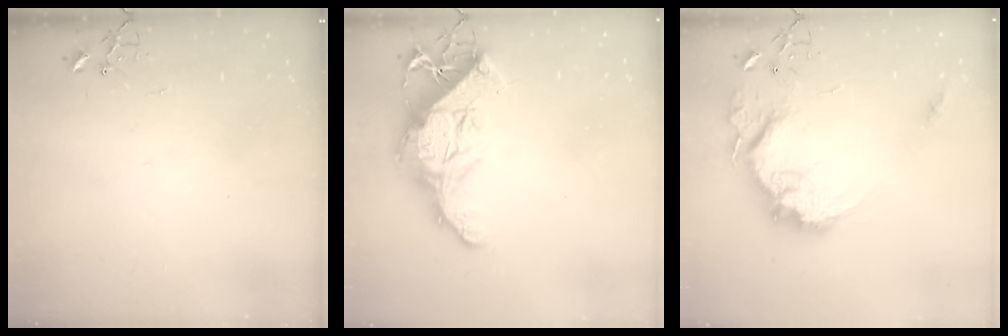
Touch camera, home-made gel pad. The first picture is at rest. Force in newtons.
{"total": 16.5, "press": 16.5, "slide": 1.6}
{"total": 19.5, "press": 19.4, "slide": 1.8}